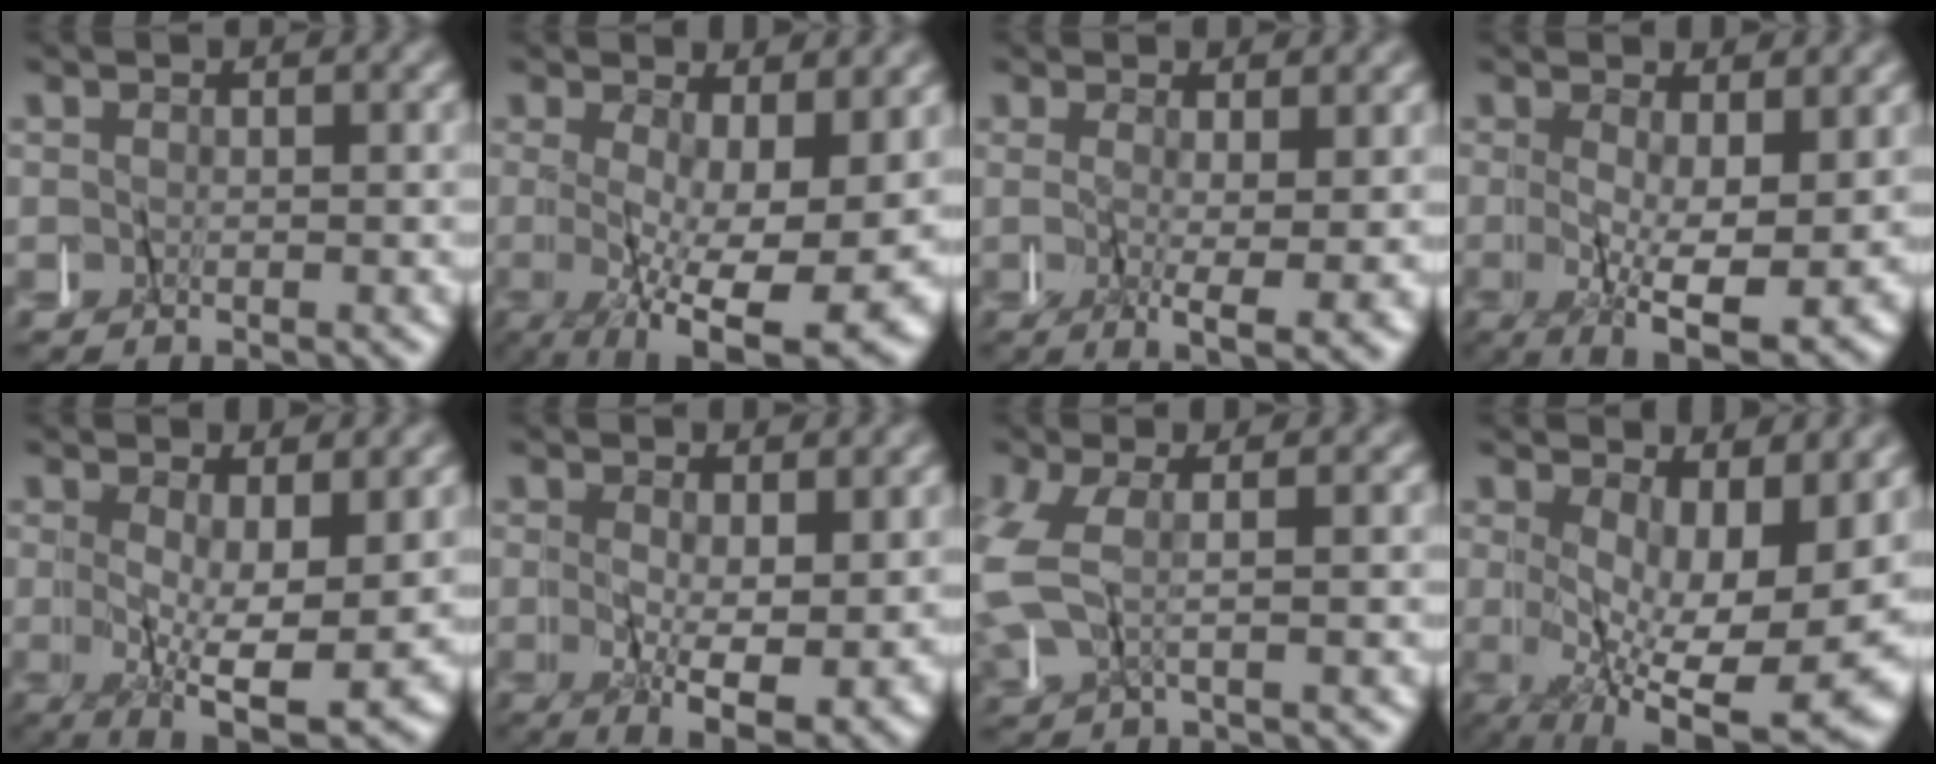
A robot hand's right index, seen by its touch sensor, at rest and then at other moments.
{"total": 8.9, "force": [-1.6, 2.8, 8.3], "torque": [-0.121, -0.027, -0.013]}
{"total": 3.7, "force": [-0.3, -0.4, 3.6], "torque": [-0.055, -0.008, -0.002]}
{"total": 7.9, "force": [-1.5, 3.1, 7.1], "torque": [-0.103, -0.027, -0.016]}
{"total": 7.3, "force": [-1.2, 2.7, 6.7], "torque": [-0.096, -0.027, -0.010]}
{"total": 6.3, "force": [-0.8, 2.0, 5.9], "torque": [-0.086, -0.021, -0.007]}
{"total": 2.9, "force": [-0.3, 1.6, 2.5], "torque": [-0.083, -0.002, -0.003]}
{"total": 10.9, "force": [-0.7, 4.0, 10.1], "torque": [-0.134, -0.022, 0.000]}